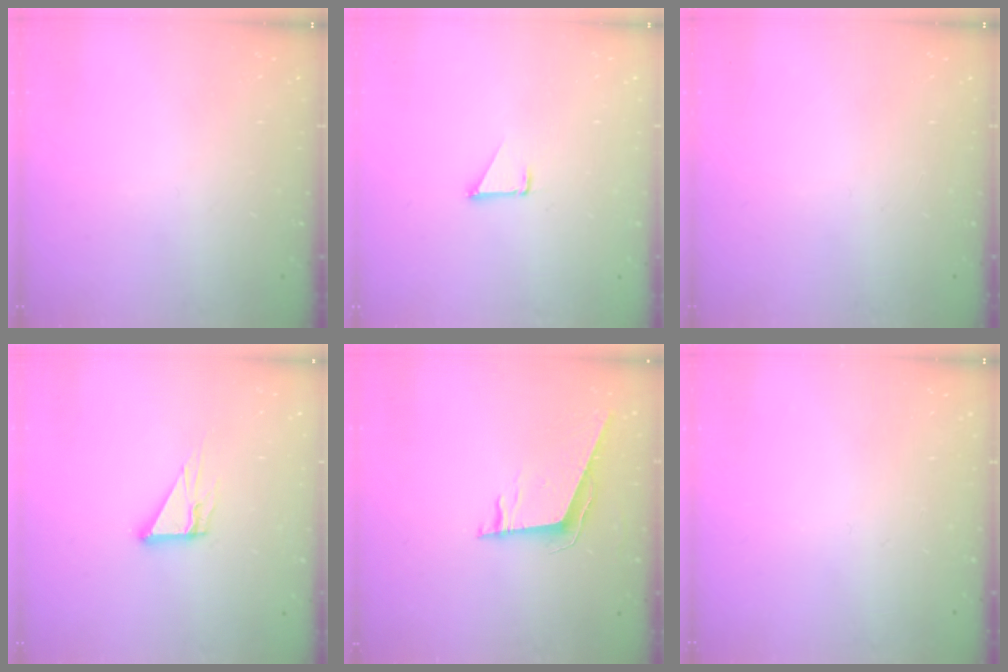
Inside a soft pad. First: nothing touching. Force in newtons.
{"total": 1.5, "press": 1.5, "slide": 0.1}
{"total": 0.0}
{"total": 5.5, "press": 5.5, "slide": 0.3}
{"total": 8.4, "press": 7.9, "slide": 2.9}
{"total": 0.0}